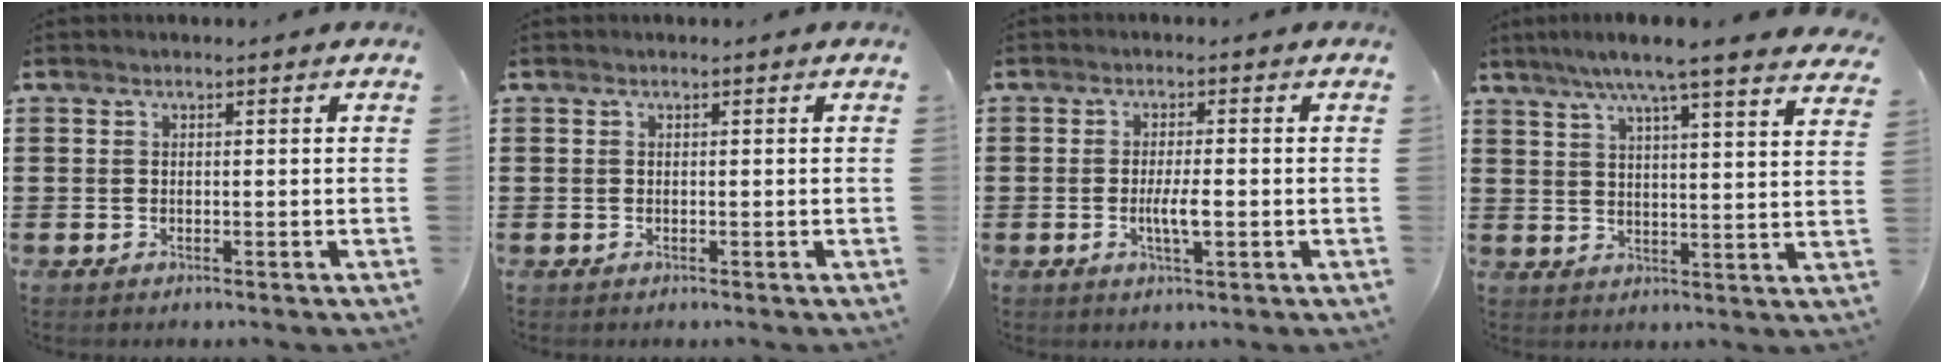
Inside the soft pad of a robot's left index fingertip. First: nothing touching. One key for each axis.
{"total": 0.0}
{"total": 3.8, "fx": -0.7, "fy": 0.6, "fz": 3.7, "tx": -0.062, "ty": -0.002, "tz": -0.012}
{"total": 7.4, "fx": 6.1, "fy": -0.6, "fz": 4.2, "tx": -0.100, "ty": -0.022, "tz": 0.104}